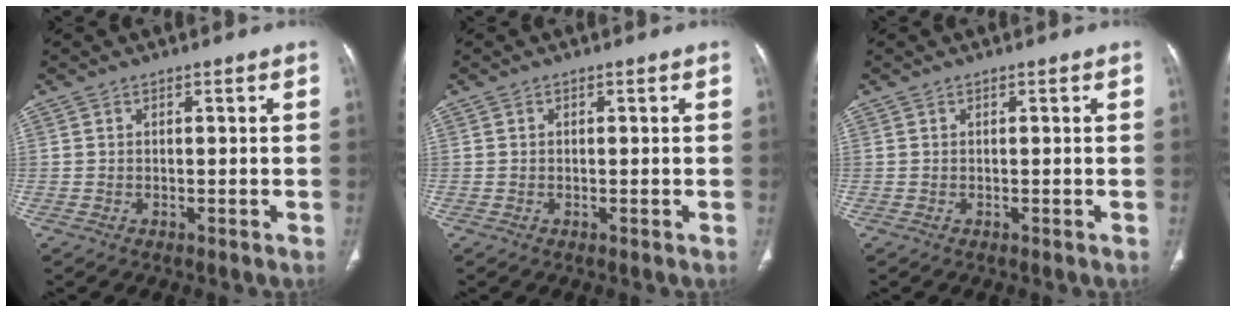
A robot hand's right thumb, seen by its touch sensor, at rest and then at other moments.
{"total": 0.0}
{"total": 0.0}